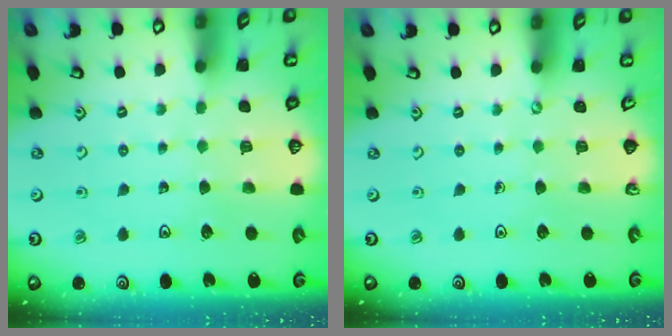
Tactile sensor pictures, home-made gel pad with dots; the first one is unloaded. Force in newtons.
{"total": 0.0}